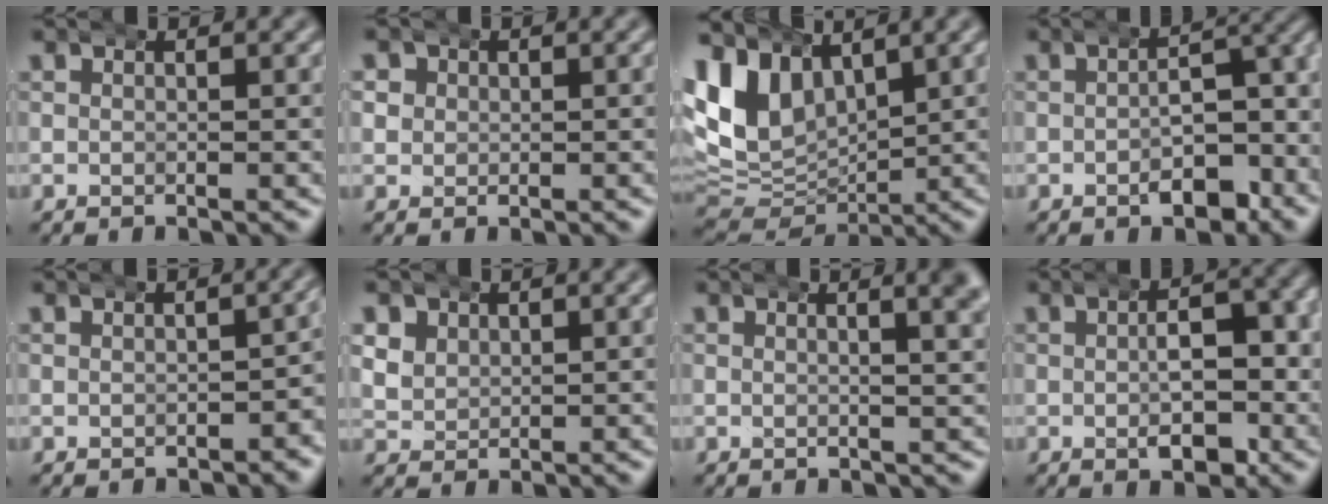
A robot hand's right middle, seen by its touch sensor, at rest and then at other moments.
{"total": 2.8, "force": [0.4, 2.6, 0.9], "torque": [-0.030, -0.007, 0.010]}
{"total": 12.0, "force": [1.9, 9.9, 6.6], "torque": [-0.161, -0.011, 0.034]}
{"total": 6.3, "force": [-2.1, 2.8, 5.2], "torque": [-0.049, 0.000, -0.030]}
{"total": 1.8, "force": [-1.1, 0.9, 1.1], "torque": [-0.010, 0.001, -0.016]}
{"total": 4.5, "force": [0.9, 4.1, 1.6], "torque": [-0.056, -0.010, 0.021]}
{"total": 3.9, "force": [2.1, 1.0, 3.2], "torque": [-0.036, 0.012, 0.028]}
{"total": 6.1, "force": [-0.4, 3.1, 5.2], "torque": [-0.067, 0.001, -0.008]}